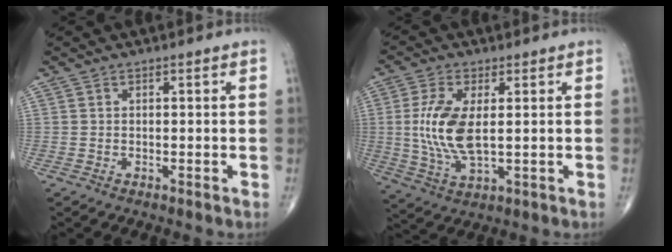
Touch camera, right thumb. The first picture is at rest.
{"total": 10.7, "force": [0.8, 4.6, 9.6], "torque": [-0.211, -0.010, 0.021]}